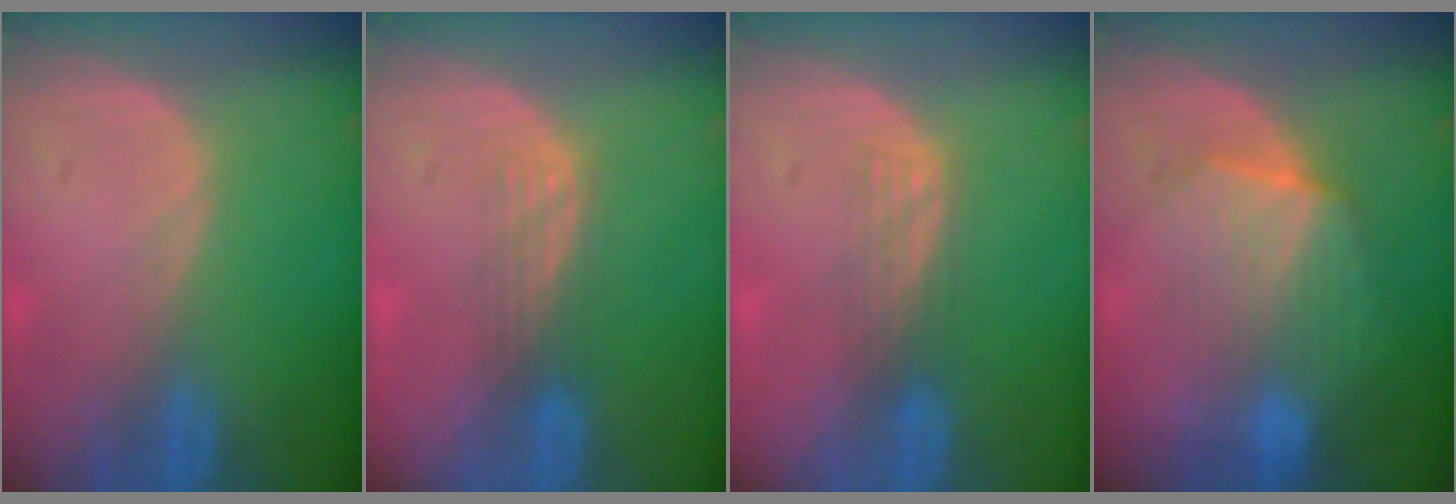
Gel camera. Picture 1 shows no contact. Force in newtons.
{"total": 2.9, "press": 2.6, "slide": 1.3}
{"total": 2.9, "press": 2.5, "slide": 1.5}
{"total": 7.0, "press": 6.9, "slide": 1.3}